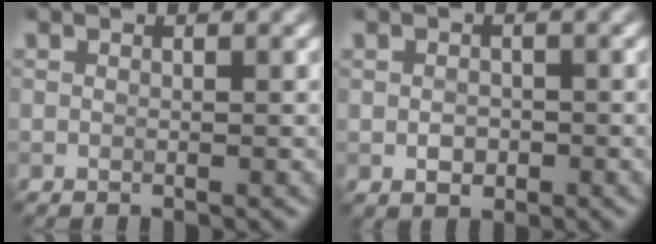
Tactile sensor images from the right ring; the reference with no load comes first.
{"total": 1.3, "force": [-0.3, 1.1, 0.6], "torque": [-0.010, 0.000, -0.009]}